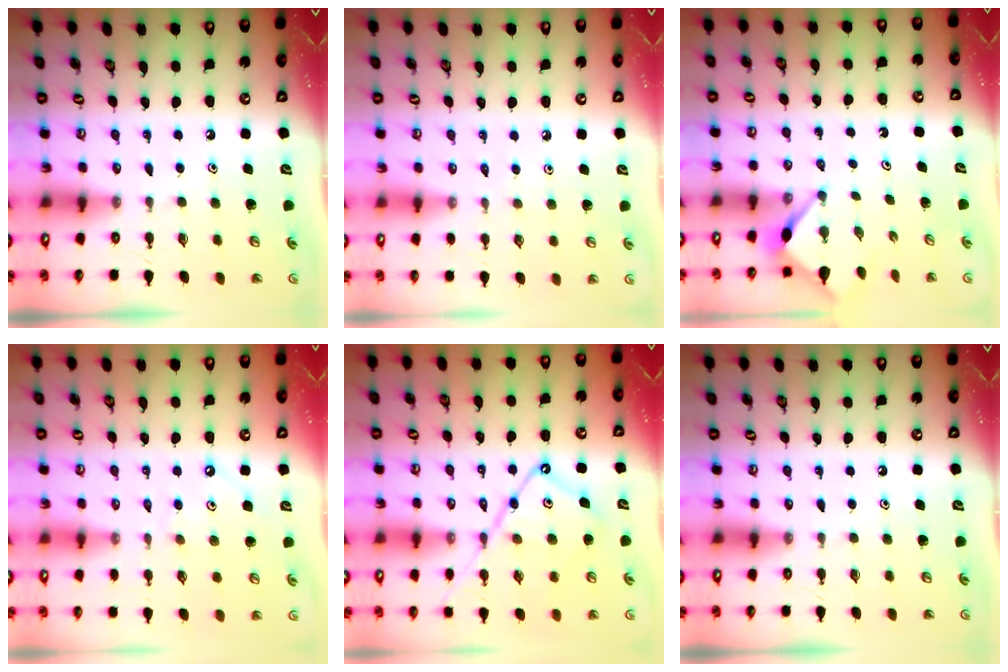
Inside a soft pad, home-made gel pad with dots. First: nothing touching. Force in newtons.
{"total": 2.6, "press": 2.6, "slide": 0.5}
{"total": 3.4, "press": 3.4, "slide": 0.3}
{"total": 2.6, "press": 2.6, "slide": 0.3}
{"total": 14.0, "press": 13.9, "slide": 1.3}
{"total": 0.0}